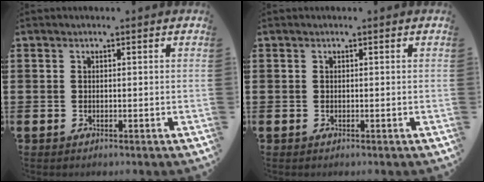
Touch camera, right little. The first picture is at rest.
{"total": 0.0}